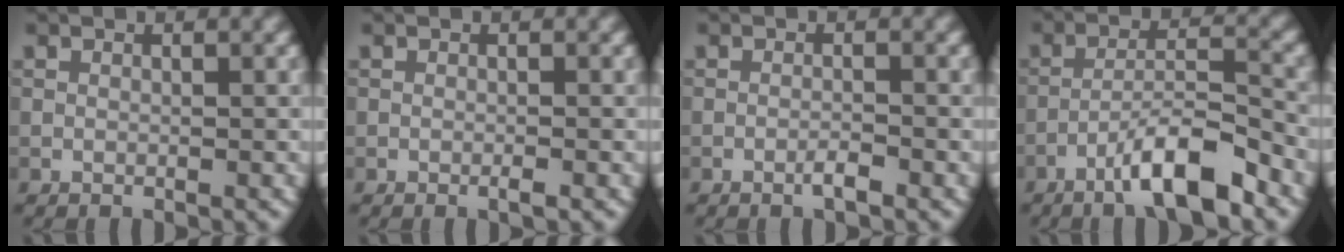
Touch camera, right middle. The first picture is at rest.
{"total": 0.7, "force": [-0.3, 0.1, 0.6], "torque": [-0.009, -0.002, -0.006]}
{"total": 1.3, "force": [-0.8, 0.1, 1.0], "torque": [-0.017, 0.001, -0.016]}
{"total": 6.5, "force": [-4.2, 1.0, 4.9], "torque": [-0.078, 0.014, -0.074]}